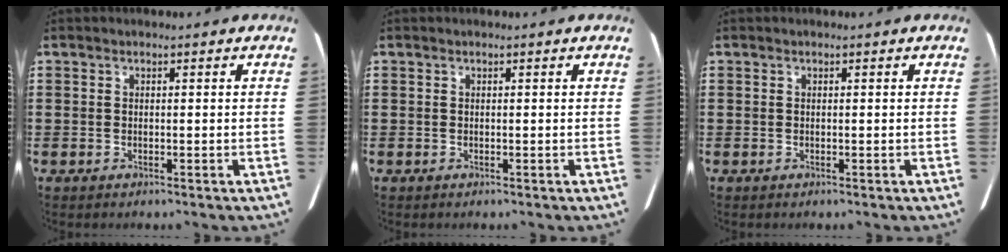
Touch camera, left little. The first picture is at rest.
{"total": 0.0}
{"total": 0.0}